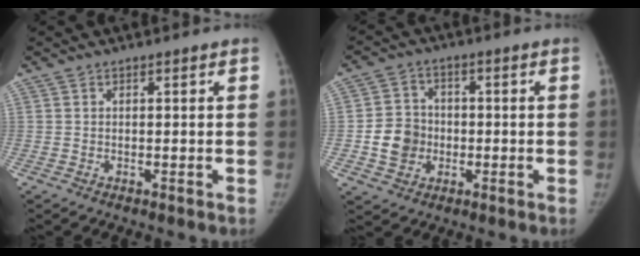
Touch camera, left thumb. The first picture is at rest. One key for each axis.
{"total": 8.1, "fx": -1.4, "fy": 7.2, "fz": 3.5, "tx": -0.038, "ty": 0.015, "tz": -0.025}